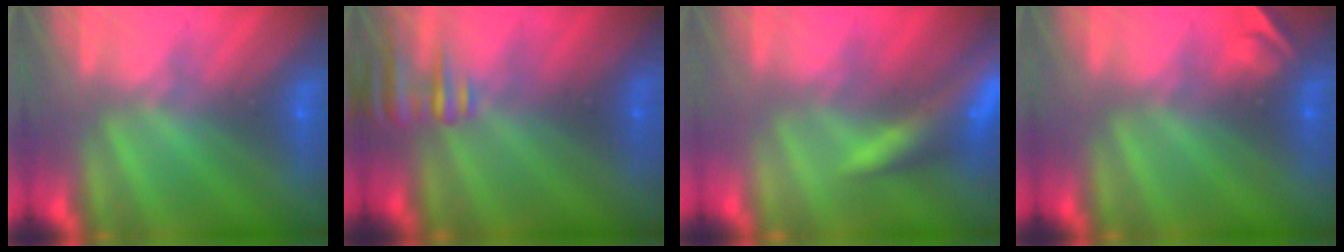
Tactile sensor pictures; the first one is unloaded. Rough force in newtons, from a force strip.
{"total": 7.8}
{"total": 8.9}
{"total": 2.1}